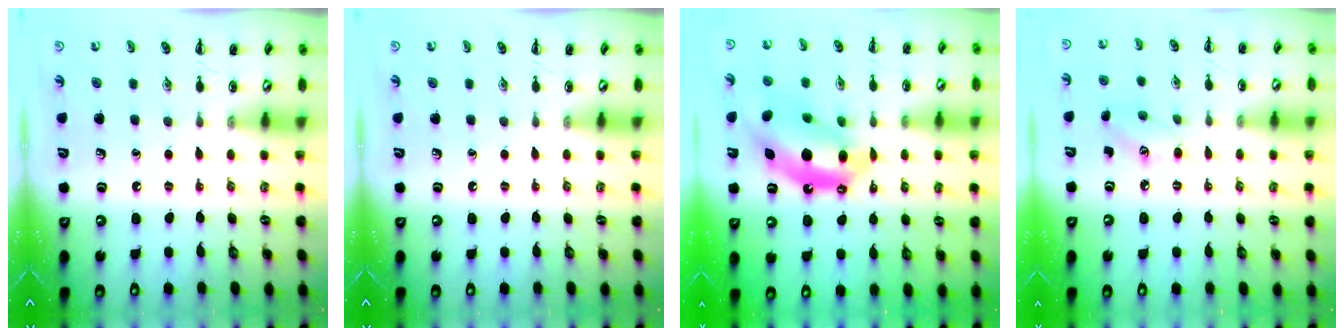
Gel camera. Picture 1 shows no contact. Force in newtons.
{"total": 0.0}
{"total": 13.1, "press": 12.6, "slide": 3.6}
{"total": 6.4, "press": 6.3, "slide": 1.3}